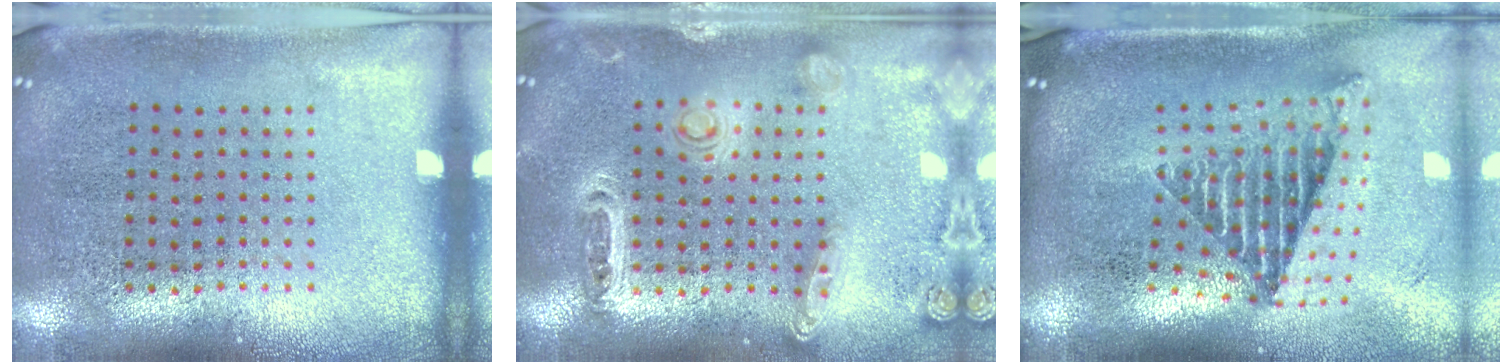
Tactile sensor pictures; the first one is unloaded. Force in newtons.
{"total": 1.3, "press": 1.3, "slide": 0.4}
{"total": 2.5, "press": 1.7, "slide": 1.9}